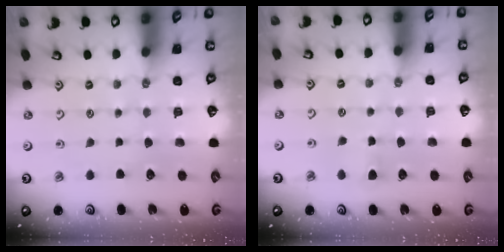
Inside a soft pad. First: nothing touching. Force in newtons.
{"total": 4.5, "press": 4.4, "slide": 0.8}